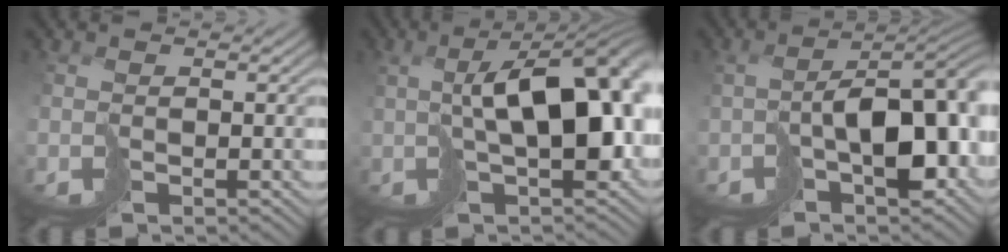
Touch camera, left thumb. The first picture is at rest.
{"total": 12.7, "force": [0.9, 5.6, 11.4], "torque": [-0.173, 0.002, 0.032]}
{"total": 11.4, "force": [-2.3, 5.8, 9.5], "torque": [-0.137, -0.018, -0.023]}